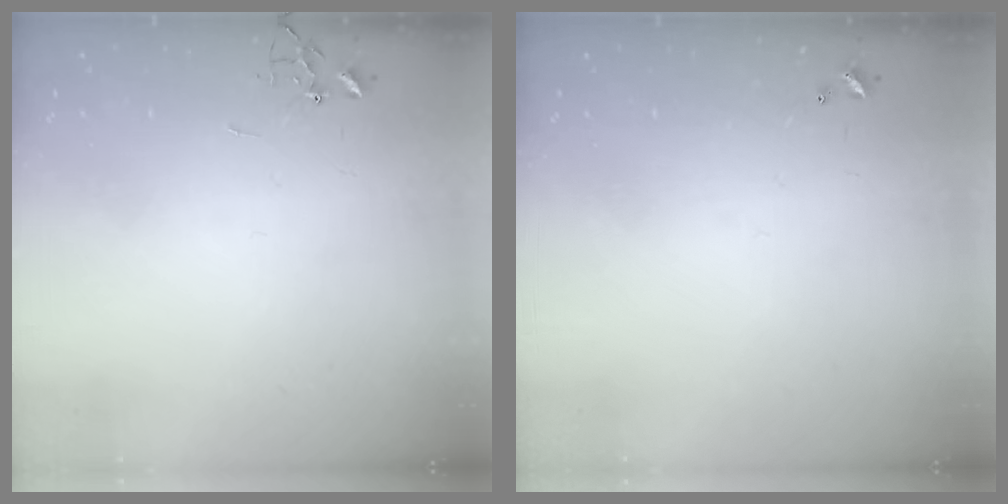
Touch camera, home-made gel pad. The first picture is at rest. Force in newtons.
{"total": 0.0}